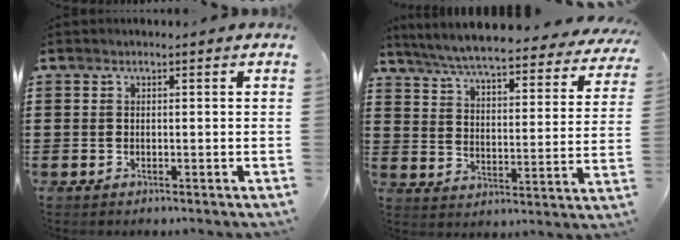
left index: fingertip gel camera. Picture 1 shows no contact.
{"total": 6.5, "force": [6.0, -0.1, 2.4], "torque": [-0.074, -0.044, 0.101]}